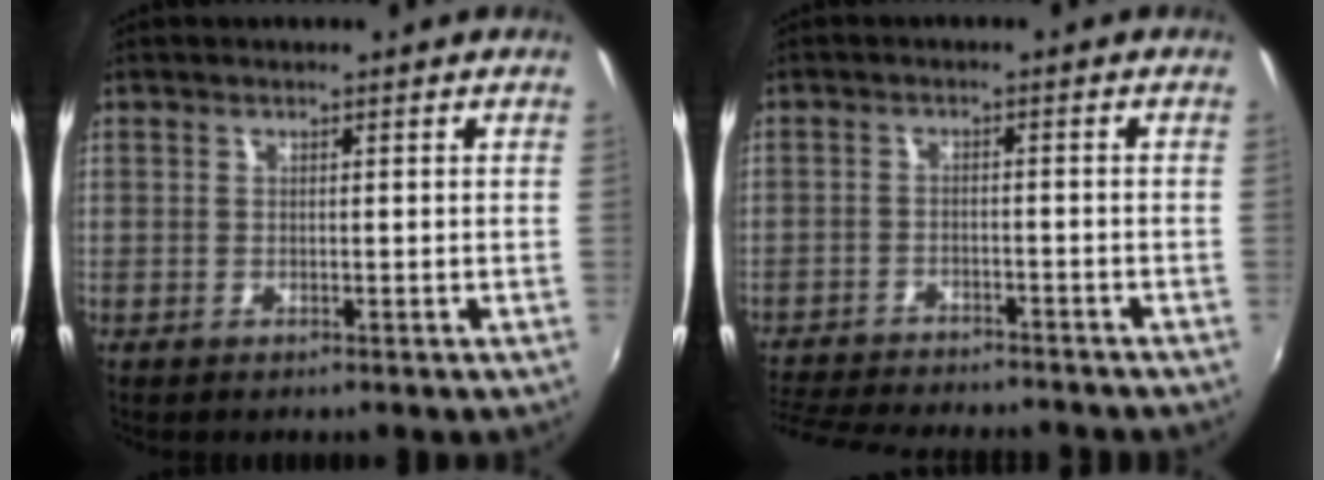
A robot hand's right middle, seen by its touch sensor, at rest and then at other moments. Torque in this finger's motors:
{"motor_torque": [0.96, -1.18, 0.30, 0.10]}